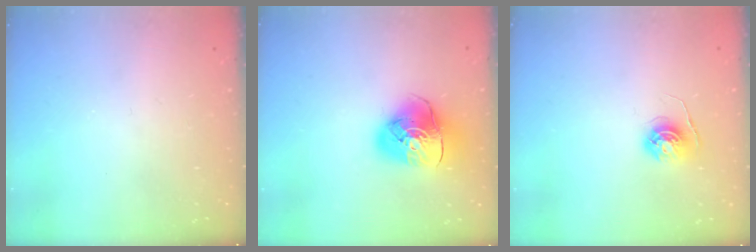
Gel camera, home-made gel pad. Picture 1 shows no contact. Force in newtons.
{"total": 12.7, "press": 12.6, "slide": 1.7}
{"total": 5.6, "press": 5.5, "slide": 0.6}